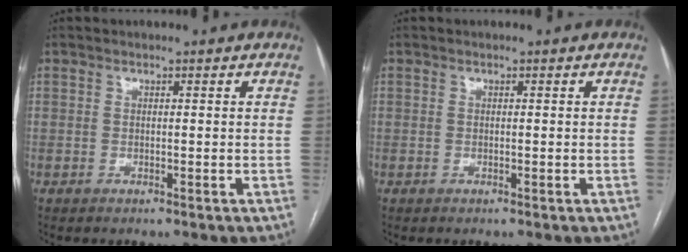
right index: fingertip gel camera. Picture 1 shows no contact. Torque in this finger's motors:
{"motor_torque": [0.00, 0.00, 0.00, 0.00]}